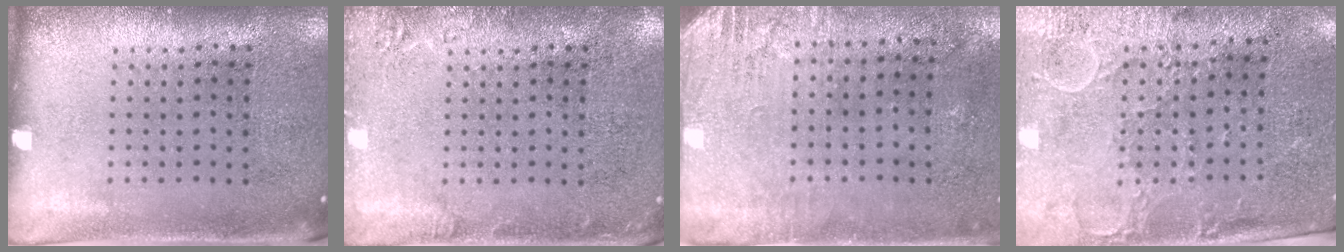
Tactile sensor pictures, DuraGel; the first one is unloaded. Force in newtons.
{"total": 1.9, "press": 1.8, "slide": 0.3}
{"total": 2.8, "press": 2.4, "slide": 1.5}
{"total": 2.9, "press": 2.5, "slide": 1.5}